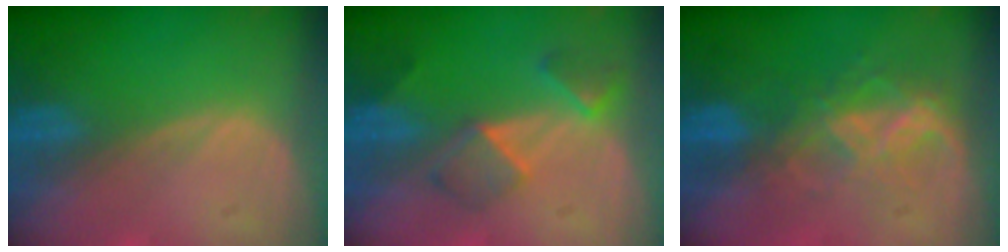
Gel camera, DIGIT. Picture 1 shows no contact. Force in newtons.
{"total": 5.6, "press": 5.1, "slide": 2.2}
{"total": 6.8, "press": 6.0, "slide": 3.3}